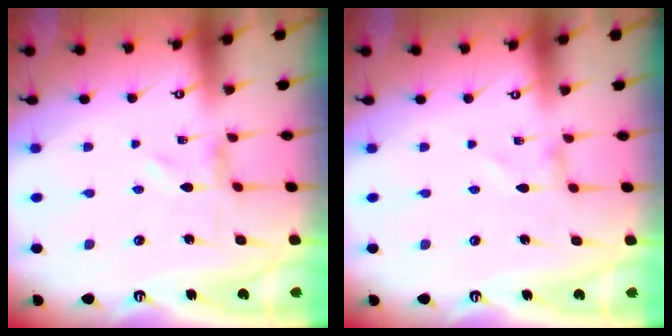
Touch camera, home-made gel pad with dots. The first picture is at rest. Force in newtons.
{"total": 0.5, "press": 0.5, "slide": 0.1}